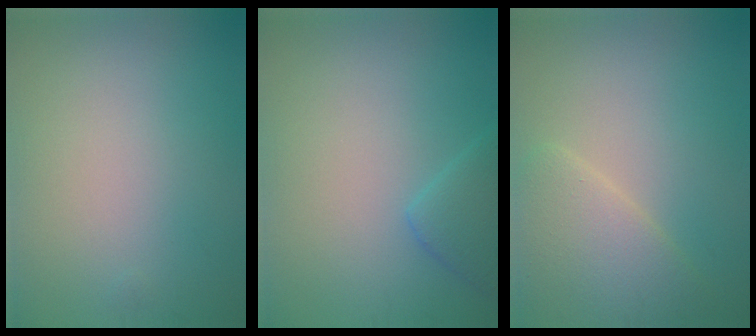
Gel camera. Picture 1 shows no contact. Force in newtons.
{"total": 2.9, "press": 2.9, "slide": 0.3}
{"total": 4.0, "press": 4.0, "slide": 0.4}